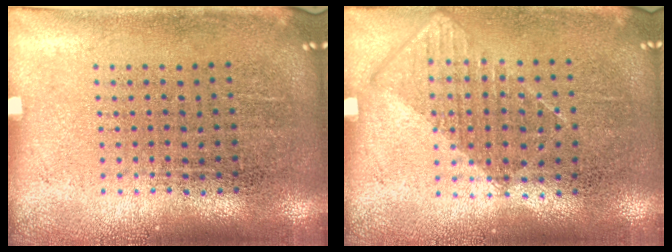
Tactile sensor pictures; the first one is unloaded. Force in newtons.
{"total": 0.8, "press": 0.7, "slide": 0.4}